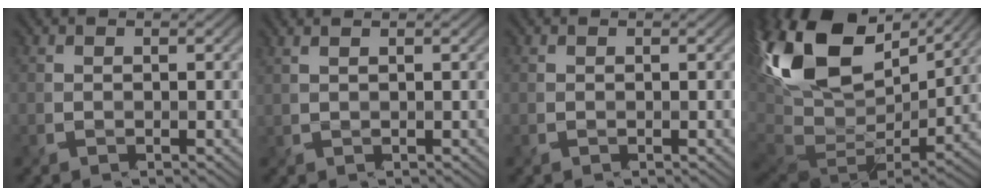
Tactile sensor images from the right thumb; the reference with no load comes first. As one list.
[{"total": 1.3, "force": [1.0, -0.7, 0.4], "torque": [-0.019, -0.001, 0.032]}, {"total": 0.0}, {"total": 18.9, "force": [8.0, 9.9, 13.9], "torque": [-0.330, 0.018, 0.163]}]